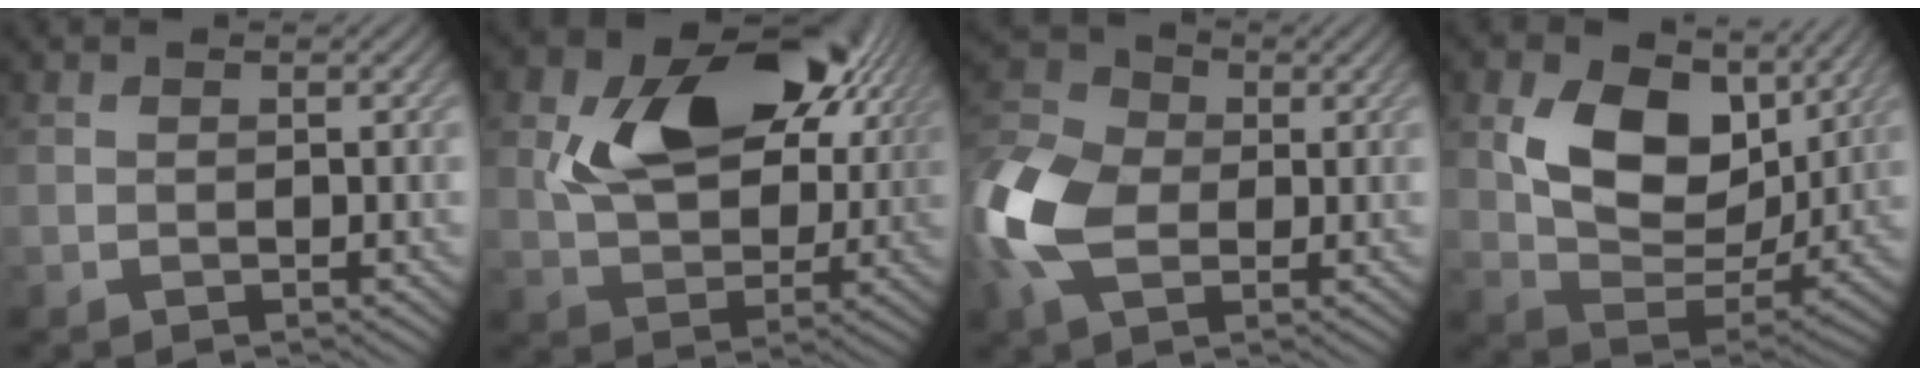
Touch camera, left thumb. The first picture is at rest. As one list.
[{"total": 13.9, "force": [4.5, 9.0, 9.6], "torque": [-0.163, -0.002, 0.077]}, {"total": 11.6, "force": [-1.5, 8.0, 8.3], "torque": [-0.223, 0.005, -0.051]}, {"total": 12.6, "force": [4.4, 8.0, 8.6], "torque": [-0.164, -0.012, 0.079]}]